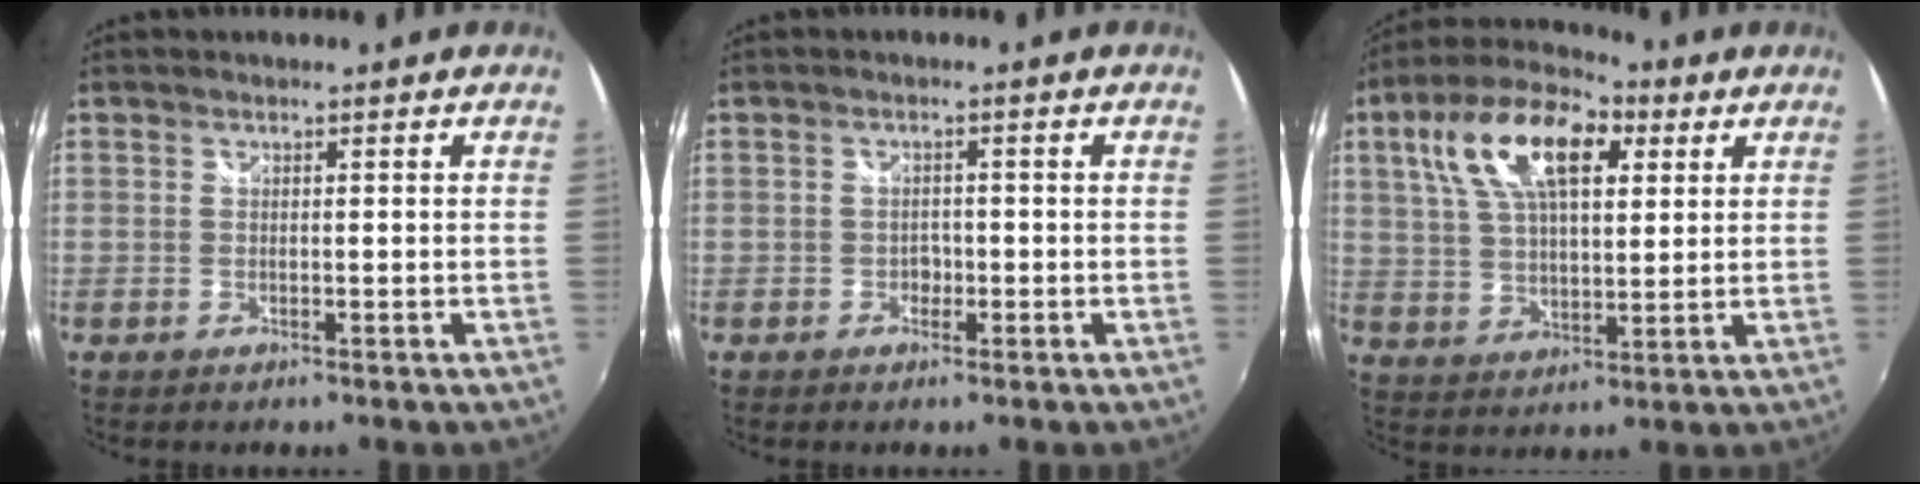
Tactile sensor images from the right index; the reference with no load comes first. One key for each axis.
{"total": 1.5, "fx": -0.7, "fy": 1.3, "fz": 0.3, "tx": -0.005, "ty": 0.001, "tz": -0.011}
{"total": 16.6, "fx": 6.7, "fy": 7.9, "fz": 13.0, "tx": -0.247, "ty": 0.037, "tz": 0.114}